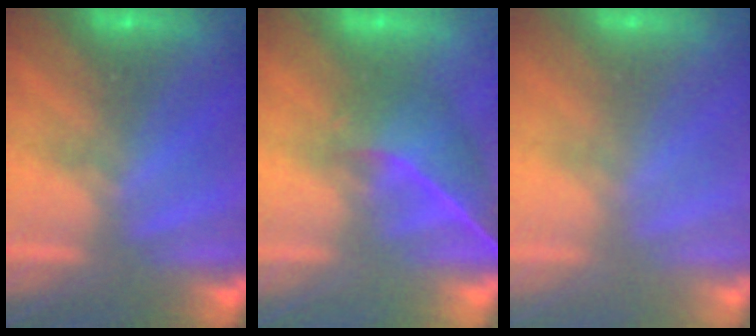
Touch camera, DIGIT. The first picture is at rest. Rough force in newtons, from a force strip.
{"total": 3.7}
{"total": 2.8}